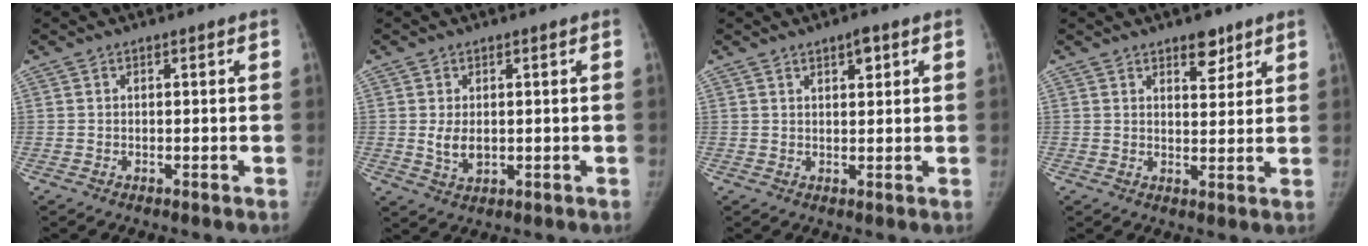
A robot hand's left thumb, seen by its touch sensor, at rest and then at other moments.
{"total": 4.0, "force": [0.2, 2.6, 3.0], "torque": [-0.049, -0.010, 0.012]}
{"total": 3.2, "force": [1.8, 1.3, 2.3], "torque": [-0.024, -0.009, 0.028]}
{"total": 5.2, "force": [3.5, 2.6, 2.9], "torque": [-0.016, -0.022, 0.053]}